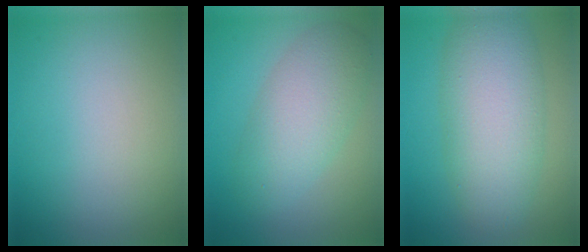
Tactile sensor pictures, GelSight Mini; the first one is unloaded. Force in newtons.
{"total": 5.4, "press": 5.4, "slide": 0.1}
{"total": 7.7, "press": 7.7, "slide": 0.2}